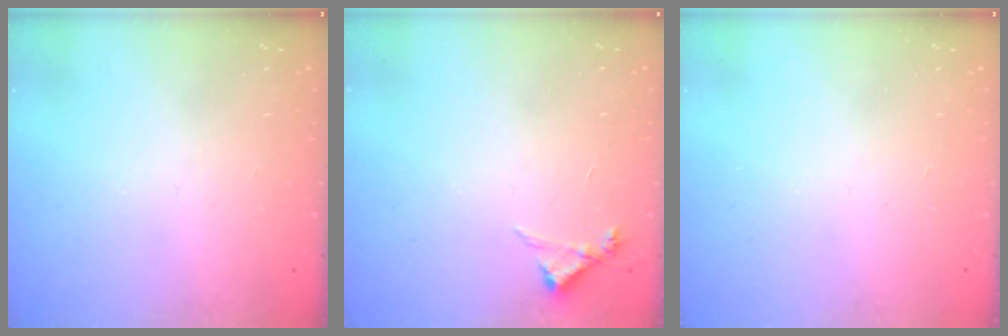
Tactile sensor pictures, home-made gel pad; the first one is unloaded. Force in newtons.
{"total": 5.0, "press": 5.0, "slide": 0.5}
{"total": 0.0}